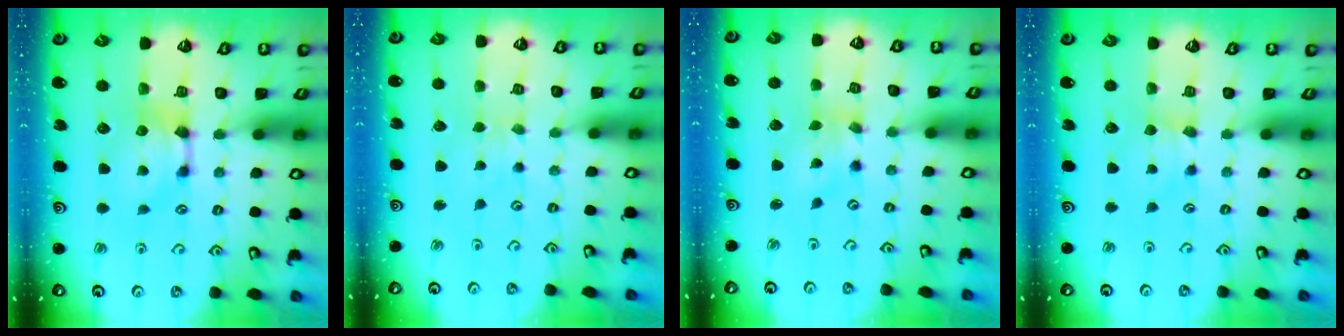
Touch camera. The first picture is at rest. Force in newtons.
{"total": 2.4, "press": 2.4, "slide": 0.1}
{"total": 1.3, "press": 0.7, "slide": 1.0}
{"total": 1.9, "press": 1.8, "slide": 0.6}